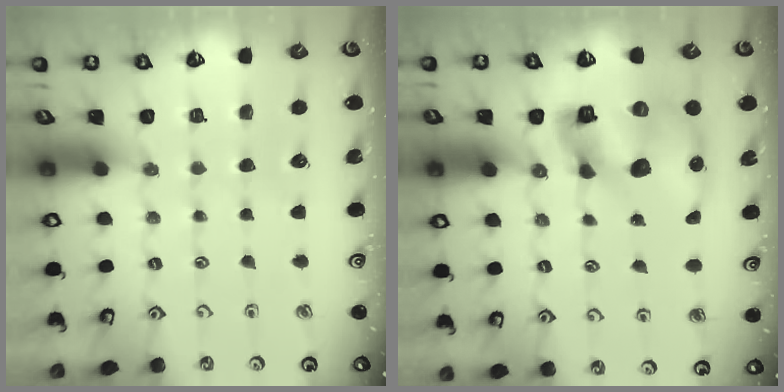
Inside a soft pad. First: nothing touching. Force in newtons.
{"total": 15.0, "press": 14.8, "slide": 2.3}